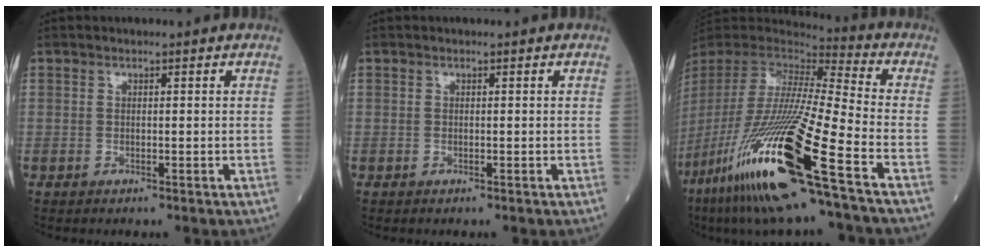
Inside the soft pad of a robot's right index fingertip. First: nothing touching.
{"total": 0.0}
{"total": 27.5, "force": [-14.4, 0.4, 23.5], "torque": [-0.492, -0.072, -0.276]}